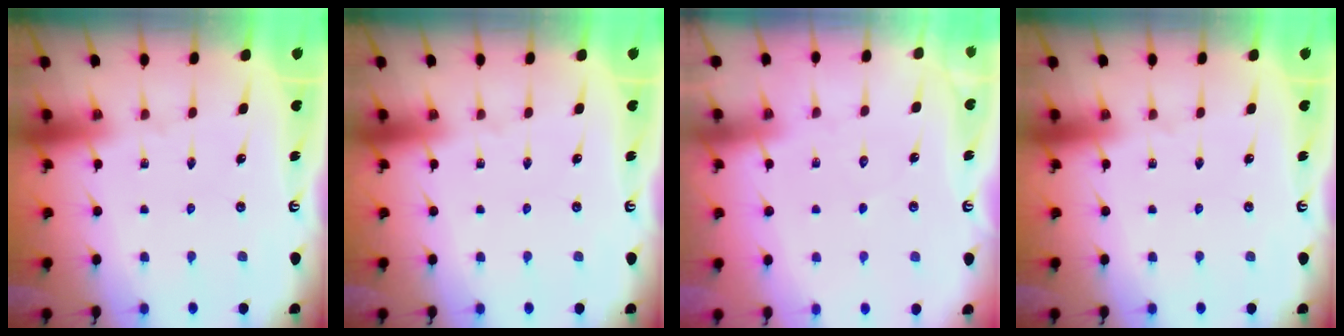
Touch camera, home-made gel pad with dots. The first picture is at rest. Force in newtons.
{"total": 0.0}
{"total": 3.3, "press": 3.3, "slide": 0.3}
{"total": 0.0}